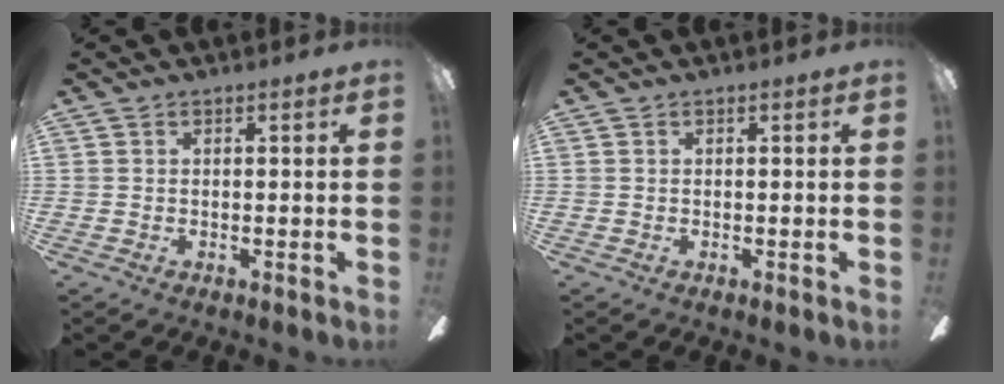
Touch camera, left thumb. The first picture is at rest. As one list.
[{"total": 0.0}]